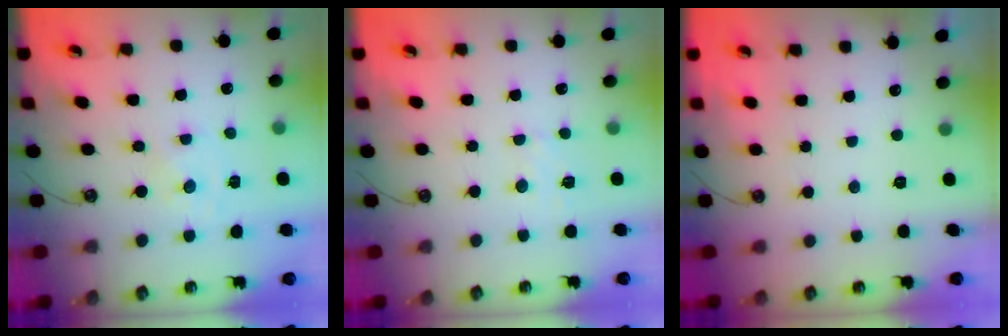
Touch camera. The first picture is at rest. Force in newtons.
{"total": 5.0, "press": 4.9, "slide": 0.7}
{"total": 0.0}